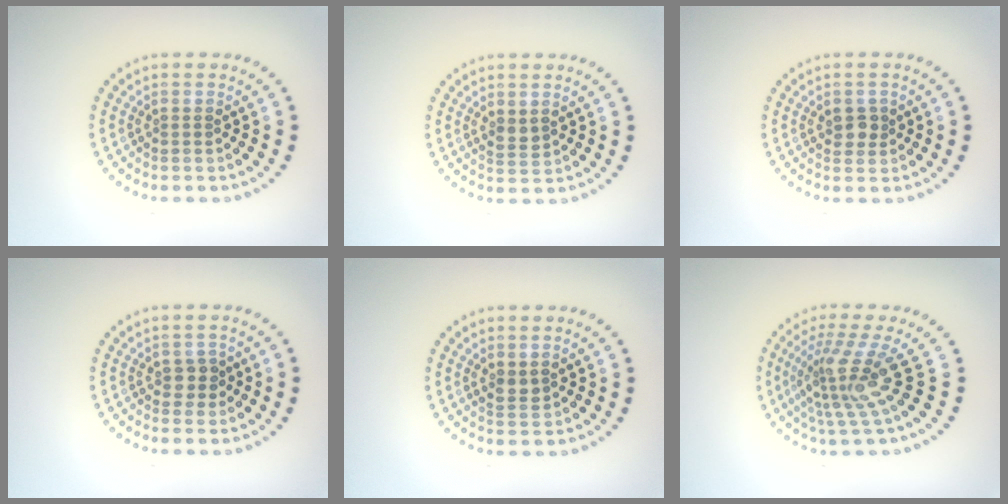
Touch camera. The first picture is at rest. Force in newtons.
{"total": 1.2, "press": 1.1, "slide": 0.4}
{"total": 1.8, "press": 1.8, "slide": 0.4}
{"total": 1.4, "press": 1.3, "slide": 0.4}
{"total": 1.5, "press": 1.4, "slide": 0.5}
{"total": 4.6, "press": 3.2, "slide": 3.3}